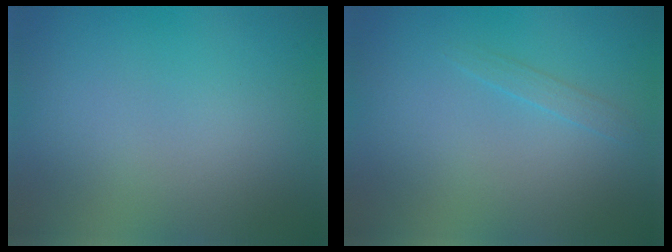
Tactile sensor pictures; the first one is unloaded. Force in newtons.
{"total": 0.8, "press": 0.8, "slide": 0.1}